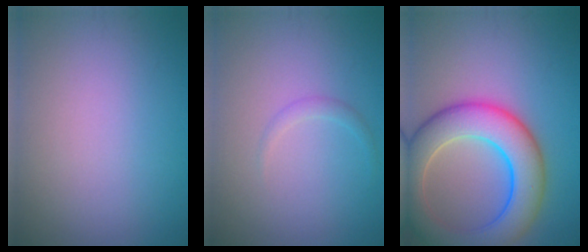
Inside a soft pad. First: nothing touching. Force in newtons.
{"total": 1.0, "press": 1.0, "slide": 0.1}
{"total": 9.2, "press": 9.2, "slide": 0.6}